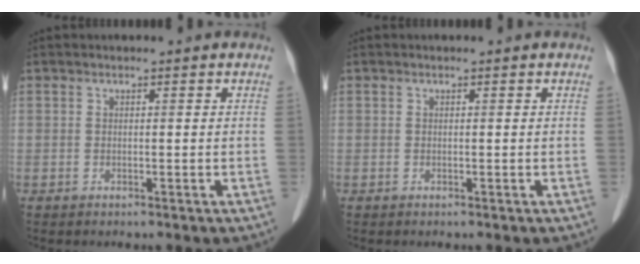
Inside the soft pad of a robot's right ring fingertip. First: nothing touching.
{"total": 0.0}